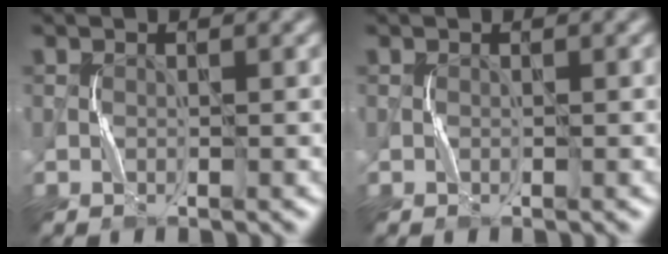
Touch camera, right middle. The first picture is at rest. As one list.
[{"total": 0.0}]